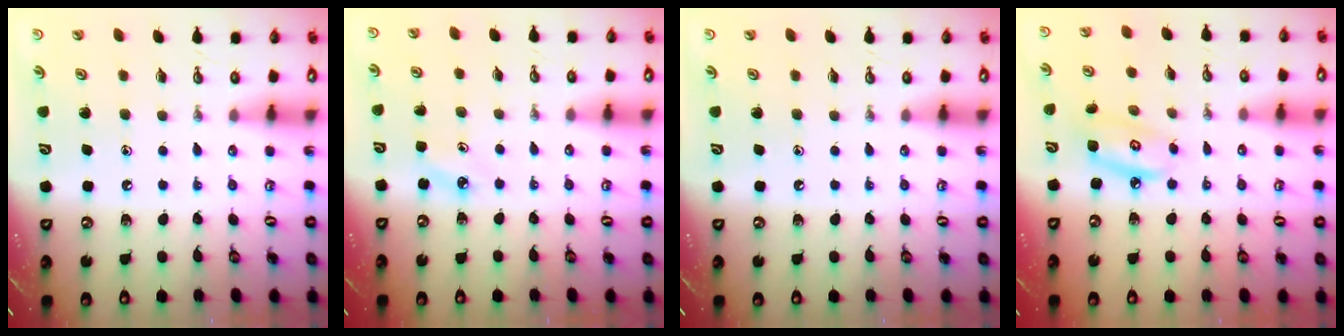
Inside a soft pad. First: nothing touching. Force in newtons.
{"total": 4.2, "press": 4.2, "slide": 0.4}
{"total": 0.0}
{"total": 6.0, "press": 6.0, "slide": 0.5}